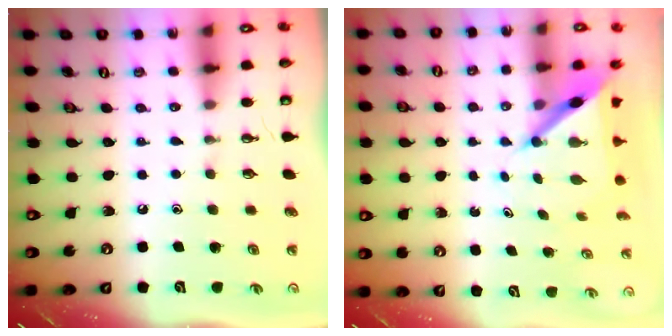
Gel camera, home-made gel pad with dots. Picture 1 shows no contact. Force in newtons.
{"total": 6.3, "press": 6.3, "slide": 0.6}